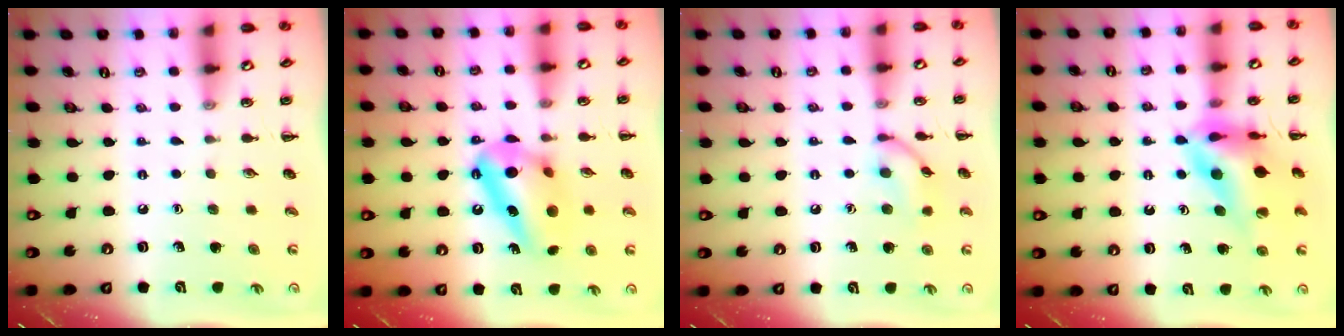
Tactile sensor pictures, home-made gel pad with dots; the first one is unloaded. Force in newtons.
{"total": 13.6, "press": 13.6, "slide": 0.3}
{"total": 9.9, "press": 9.9, "slide": 0.4}
{"total": 13.1, "press": 12.5, "slide": 4.0}